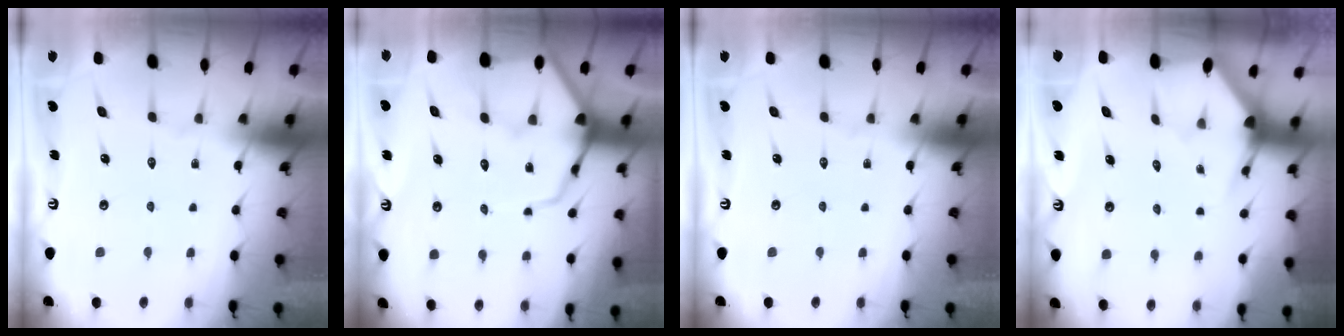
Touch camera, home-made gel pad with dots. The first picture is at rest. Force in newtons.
{"total": 10.5, "press": 10.4, "slide": 1.1}
{"total": 0.0}
{"total": 3.2, "press": 3.2, "slide": 0.3}